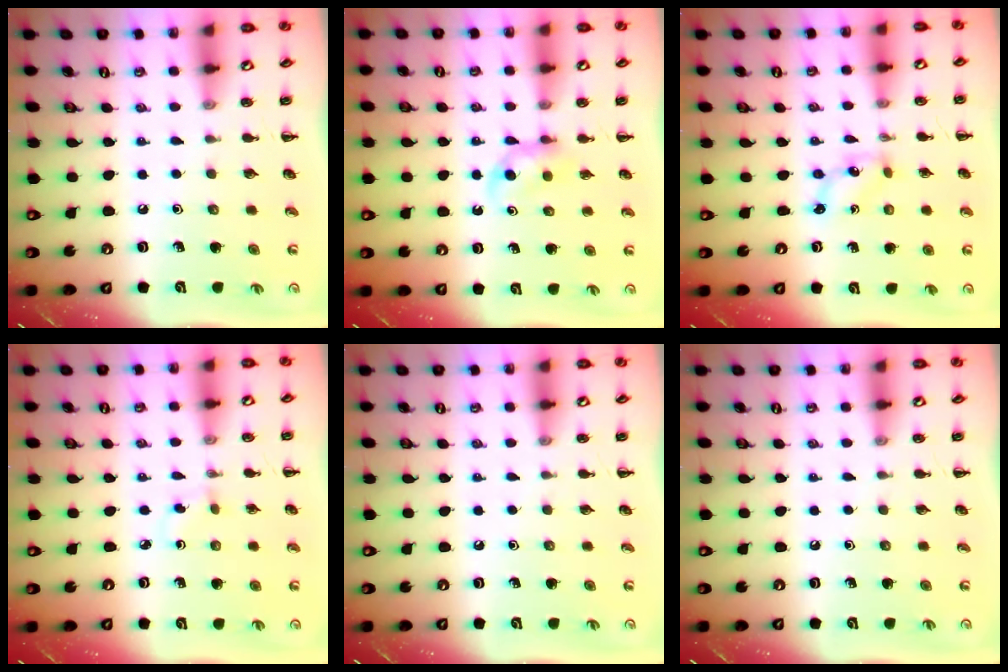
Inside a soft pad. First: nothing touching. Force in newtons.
{"total": 4.0, "press": 3.7, "slide": 1.4}
{"total": 1.4, "press": 1.3, "slide": 0.3}
{"total": 1.8, "press": 1.6, "slide": 0.8}
{"total": 0.0}
{"total": 0.0}